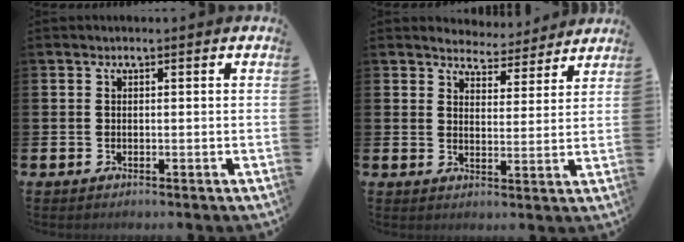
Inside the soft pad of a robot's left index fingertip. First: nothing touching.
{"total": 4.8, "force": [4.7, 1.0, -0.1], "torque": [-0.009, -0.038, 0.081]}